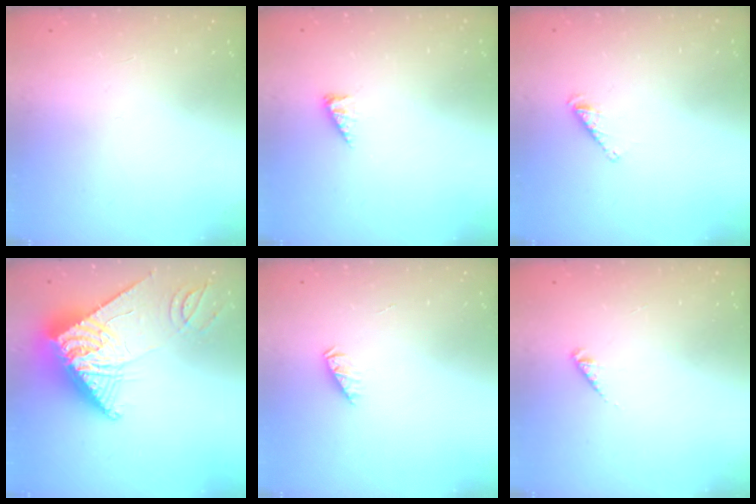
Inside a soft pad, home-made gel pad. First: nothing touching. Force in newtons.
{"total": 2.8, "press": 2.8, "slide": 0.4}
{"total": 2.8, "press": 2.8, "slide": 0.5}
{"total": 14.6, "press": 14.5, "slide": 1.3}
{"total": 2.1, "press": 2.1, "slide": 0.3}
{"total": 2.4, "press": 2.4, "slide": 0.4}